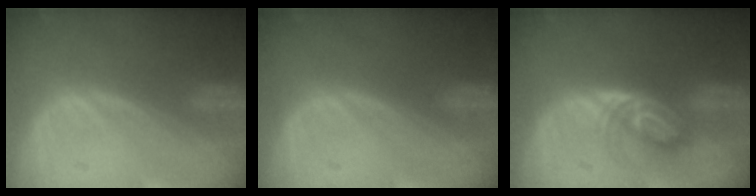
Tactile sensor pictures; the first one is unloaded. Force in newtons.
{"total": 0.0}
{"total": 5.7, "press": 5.1, "slide": 2.6}